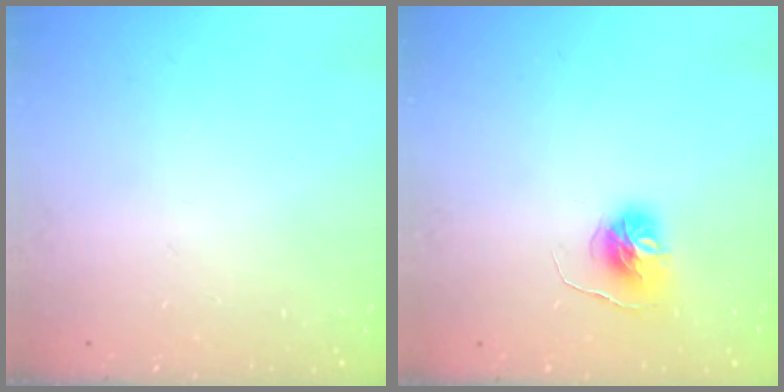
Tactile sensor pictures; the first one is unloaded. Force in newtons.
{"total": 6.4, "press": 6.4, "slide": 0.6}